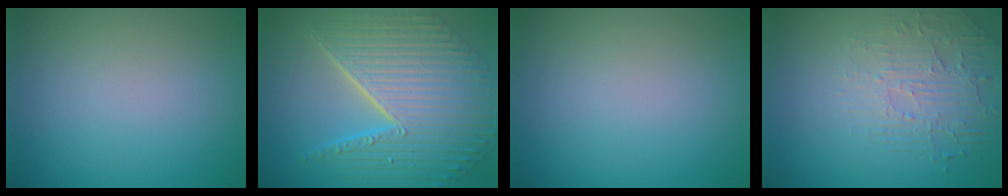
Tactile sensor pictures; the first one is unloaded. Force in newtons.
{"total": 10.8, "press": 7.2, "slide": 8.0}
{"total": 0.0}
{"total": 2.2, "press": 1.7, "slide": 1.5}